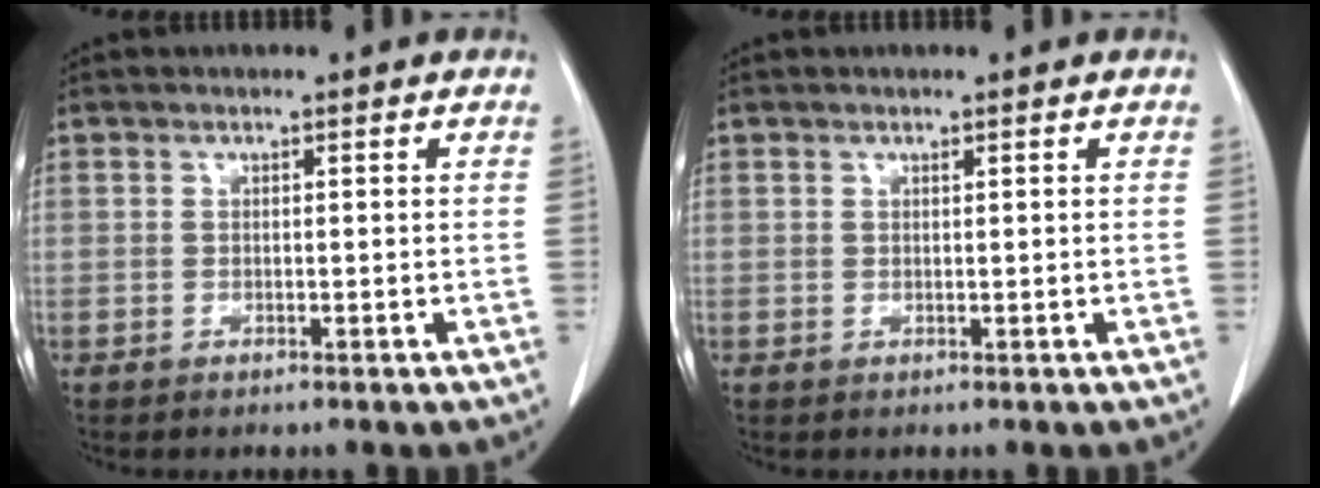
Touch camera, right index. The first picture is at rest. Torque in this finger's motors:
{"motor_torque": [-0.02, 0.04, -0.02, 0.00]}